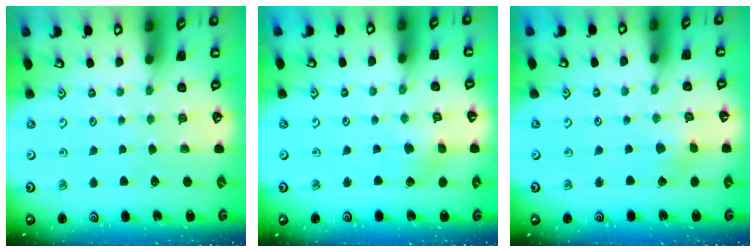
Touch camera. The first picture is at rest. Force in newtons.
{"total": 2.8, "press": 2.8, "slide": 0.1}
{"total": 2.2, "press": 2.2, "slide": 0.2}